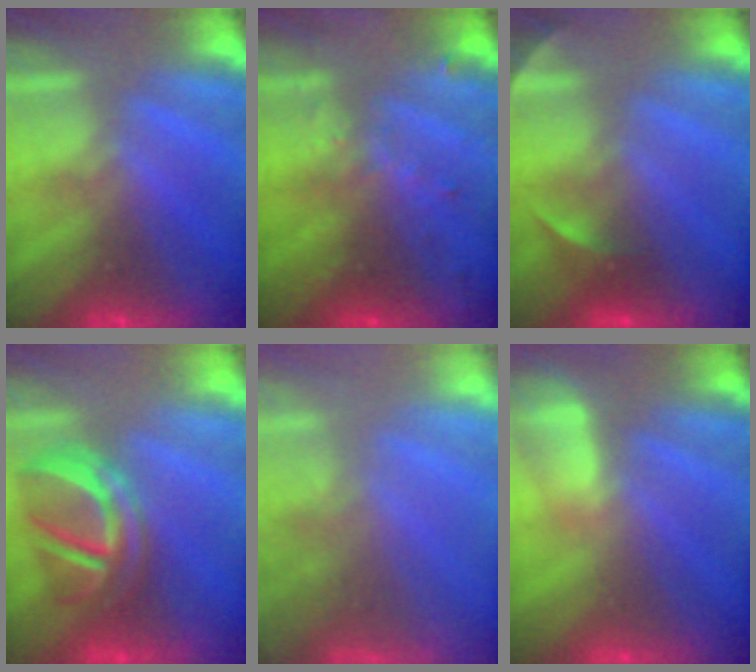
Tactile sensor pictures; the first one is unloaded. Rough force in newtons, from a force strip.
{"total": 3.6}
{"total": 2.2}
{"total": 4.5}
{"total": 7.2}
{"total": 3.0}